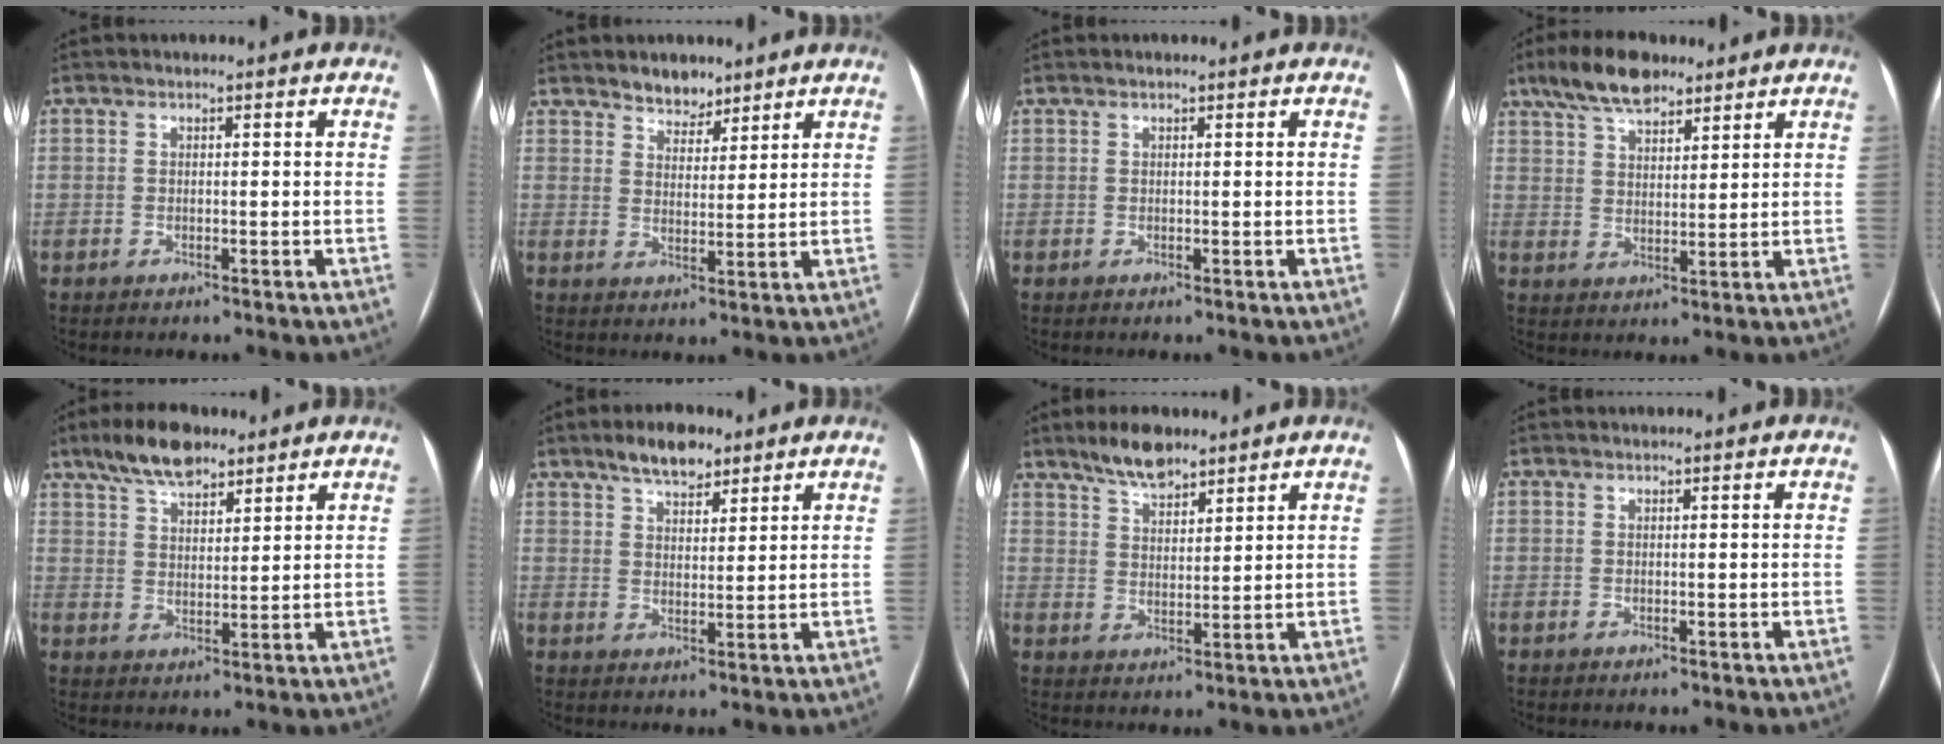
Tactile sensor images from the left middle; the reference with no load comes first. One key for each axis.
{"total": 4.3, "fx": 3.6, "fy": 2.1, "fz": 1.1, "tx": -0.015, "ty": -0.001, "tz": 0.061}
{"total": 0.0}
{"total": 8.9, "fx": 6.7, "fy": 3.2, "fz": 4.9, "tx": -0.093, "ty": 0.017, "tz": 0.120}
{"total": 8.3, "fx": 6.3, "fy": 3.0, "fz": 4.4, "tx": -0.083, "ty": 0.011, "tz": 0.115}
{"total": 6.2, "fx": 4.7, "fy": 2.5, "fz": 3.3, "tx": -0.056, "ty": 0.008, "tz": 0.080}
{"total": 6.2, "fx": 5.1, "fy": 1.9, "fz": 2.9, "tx": -0.058, "ty": 0.004, "tz": 0.095}
{"total": 0.7, "fx": 0.7, "fy": 0.0, "fz": 0.1, "tx": -0.005, "ty": 0.013, "tz": 0.011}